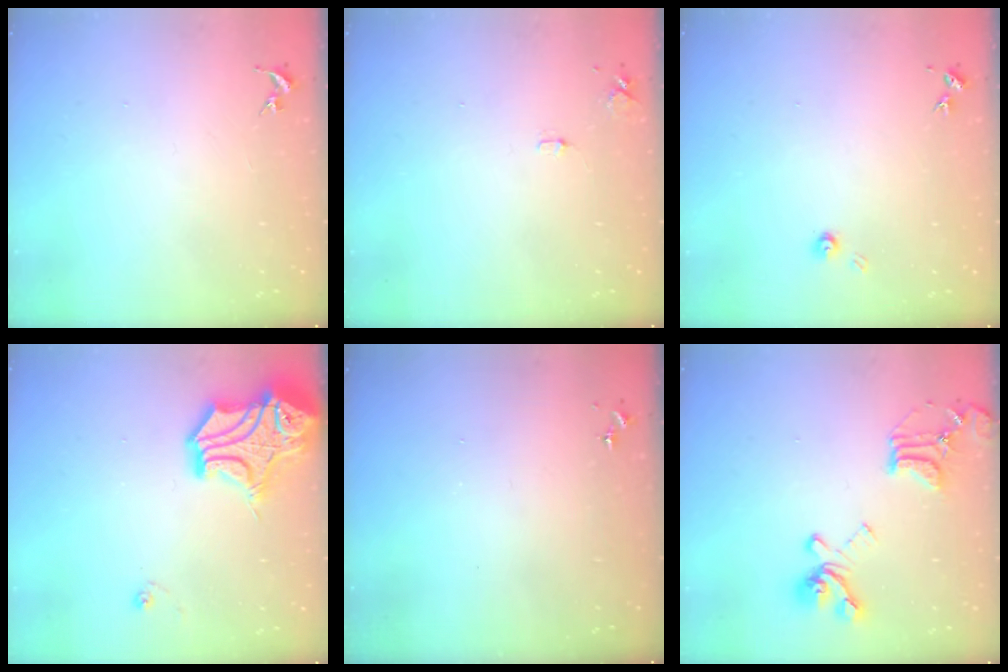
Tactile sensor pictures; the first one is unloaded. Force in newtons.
{"total": 5.2, "press": 5.1, "slide": 0.8}
{"total": 3.5, "press": 3.5, "slide": 0.4}
{"total": 17.1, "press": 16.9, "slide": 2.2}
{"total": 0.0}
{"total": 18.0, "press": 17.9, "slide": 1.9}